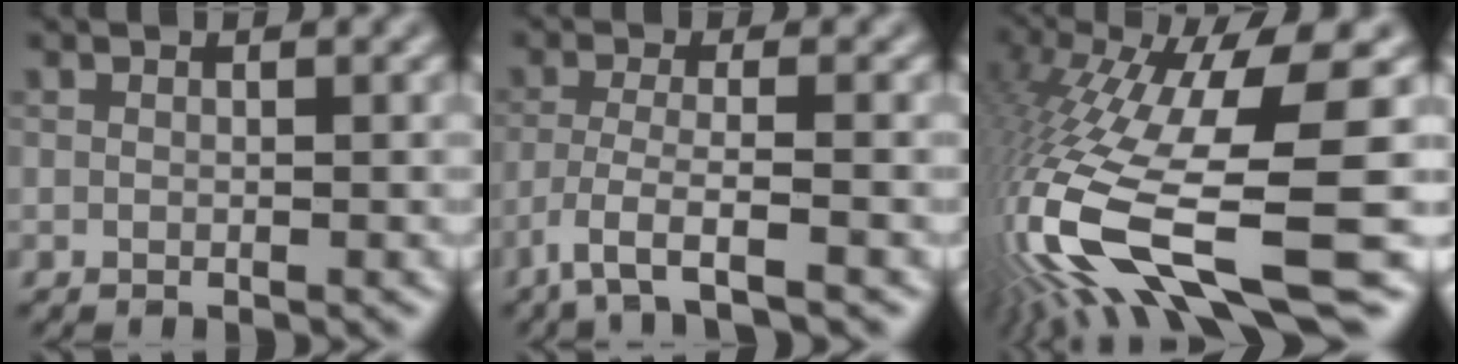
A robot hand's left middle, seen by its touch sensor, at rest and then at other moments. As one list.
[{"total": 3.9, "force": [-2.6, 0.4, 2.8], "torque": [-0.056, -0.004, -0.060]}, {"total": 15.8, "force": [-4.9, 3.5, 14.6], "torque": [-0.304, -0.022, -0.071]}]